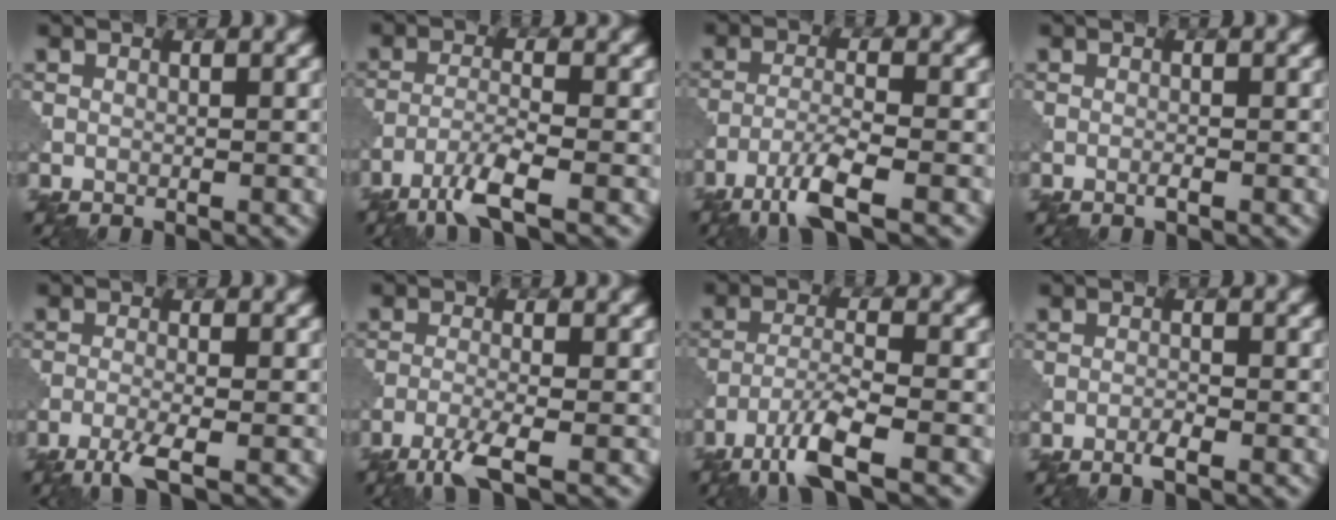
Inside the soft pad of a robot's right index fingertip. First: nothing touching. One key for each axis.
{"total": 4.3, "fx": -3.0, "fy": 0.5, "fz": 3.0, "tx": -0.064, "ty": -0.003, "tz": -0.069}
{"total": 4.8, "fx": -3.1, "fy": 0.6, "fz": 3.5, "tx": -0.071, "ty": -0.002, "tz": -0.071}
{"total": 0.6, "fx": -0.4, "fy": 0.0, "fz": 0.5, "tx": -0.009, "ty": 0.000, "tz": -0.008}
{"total": 3.1, "fx": -2.0, "fy": 0.5, "fz": 2.4, "tx": -0.048, "ty": -0.002, "tz": -0.051}
{"total": 3.8, "fx": -2.5, "fy": 0.5, "fz": 2.8, "tx": -0.057, "ty": -0.002, "tz": -0.063}
{"total": 5.3, "fx": -3.6, "fy": 0.8, "fz": 3.9, "tx": -0.078, "ty": -0.004, "tz": -0.078}
{"total": 1.2, "fx": -0.9, "fy": 0.0, "fz": 0.8, "tx": -0.016, "ty": 0.002, "tz": -0.020}